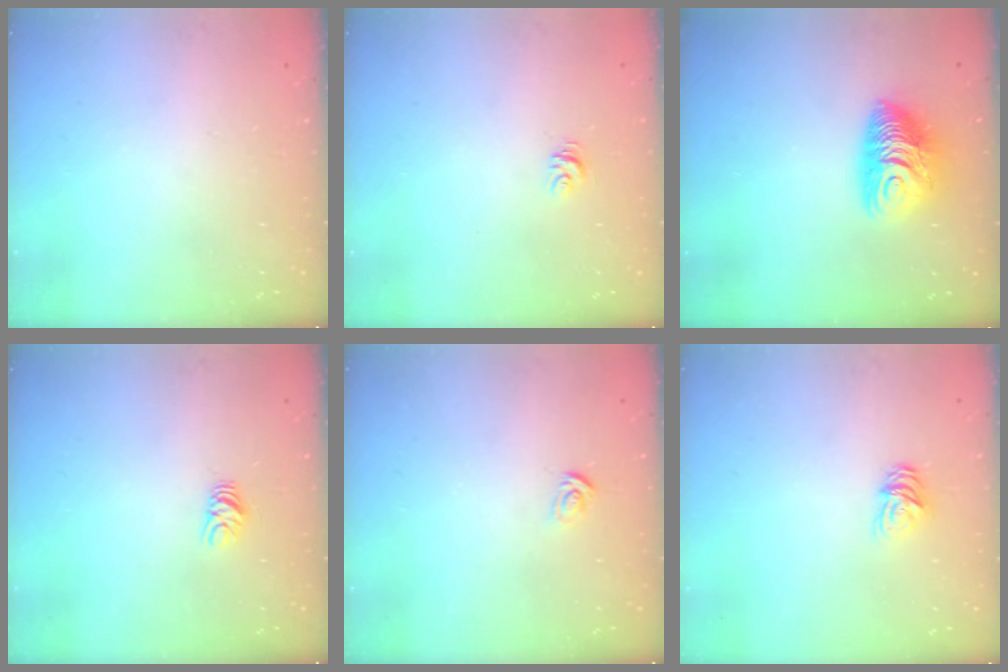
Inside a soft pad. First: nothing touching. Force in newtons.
{"total": 4.6, "press": 4.6, "slide": 0.1}
{"total": 10.8, "press": 10.7, "slide": 1.1}
{"total": 4.8, "press": 4.8, "slide": 0.4}
{"total": 2.6, "press": 2.6, "slide": 0.2}
{"total": 6.3, "press": 6.2, "slide": 0.6}